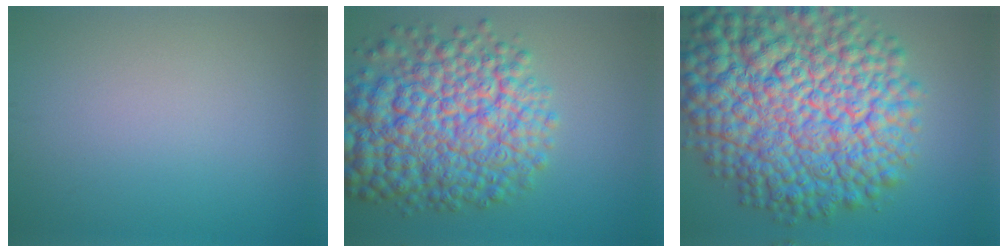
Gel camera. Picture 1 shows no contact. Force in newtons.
{"total": 12.4, "press": 12.4, "slide": 0.4}
{"total": 16.7, "press": 16.7, "slide": 0.5}